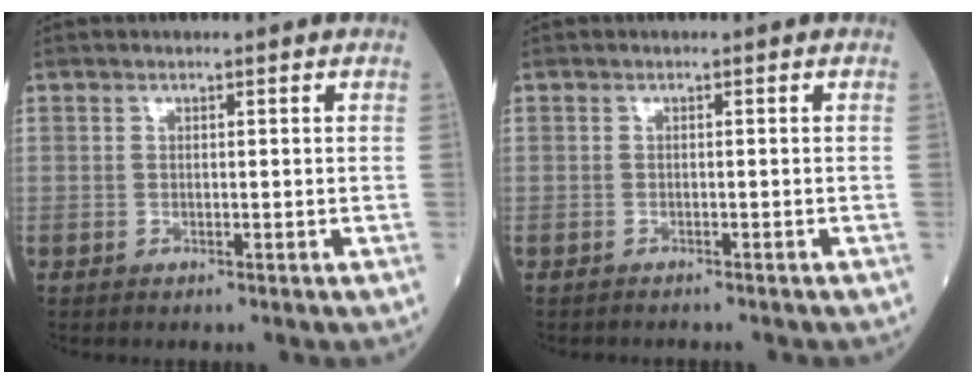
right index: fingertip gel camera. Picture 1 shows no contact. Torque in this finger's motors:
{"motor_torque": [0.02, -0.09, -0.07, -0.02]}